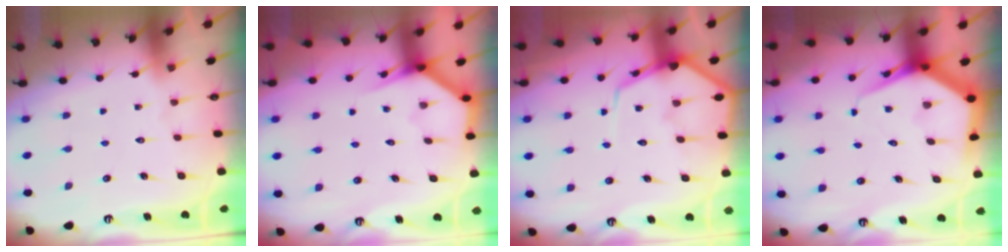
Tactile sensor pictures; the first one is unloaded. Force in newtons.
{"total": 3.9, "press": 3.9, "slide": 0.3}
{"total": 9.8, "press": 9.7, "slide": 1.1}
{"total": 7.2, "press": 7.2, "slide": 0.8}